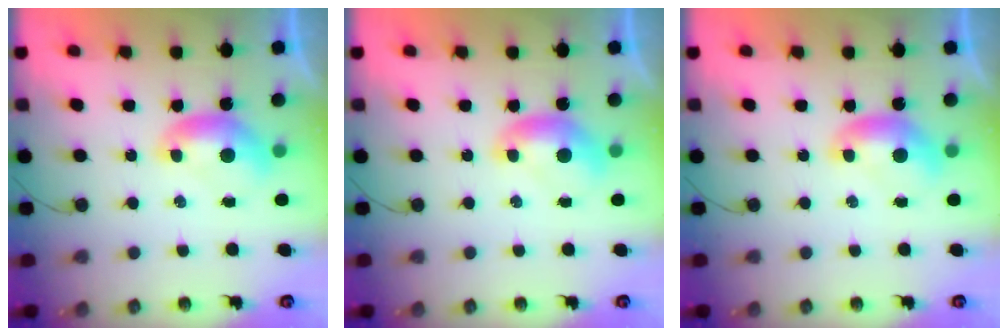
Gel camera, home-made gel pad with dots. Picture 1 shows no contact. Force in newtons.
{"total": 0.0}
{"total": 0.0}